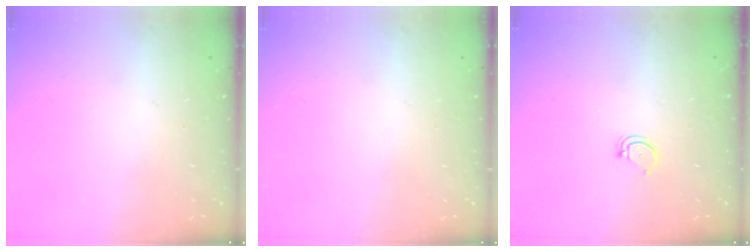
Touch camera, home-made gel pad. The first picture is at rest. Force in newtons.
{"total": 0.0}
{"total": 2.6, "press": 2.6, "slide": 0.1}